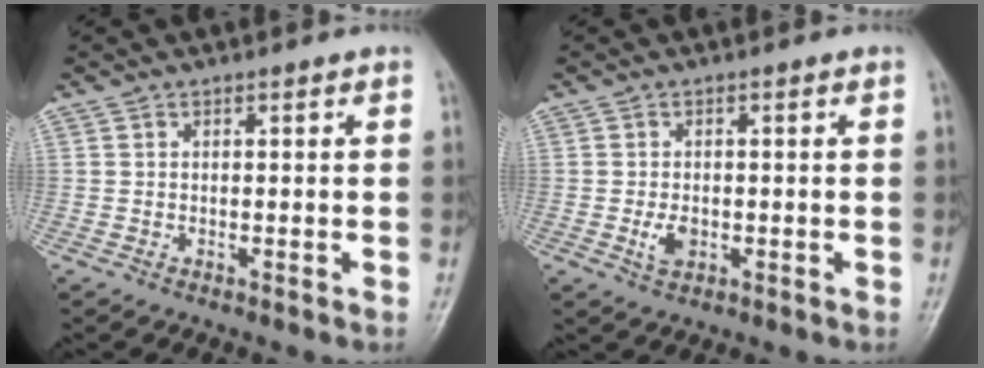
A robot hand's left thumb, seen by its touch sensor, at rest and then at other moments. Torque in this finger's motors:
{"motor_torque": [0.07, 0.18, 0.35, 0.25, 0.01]}